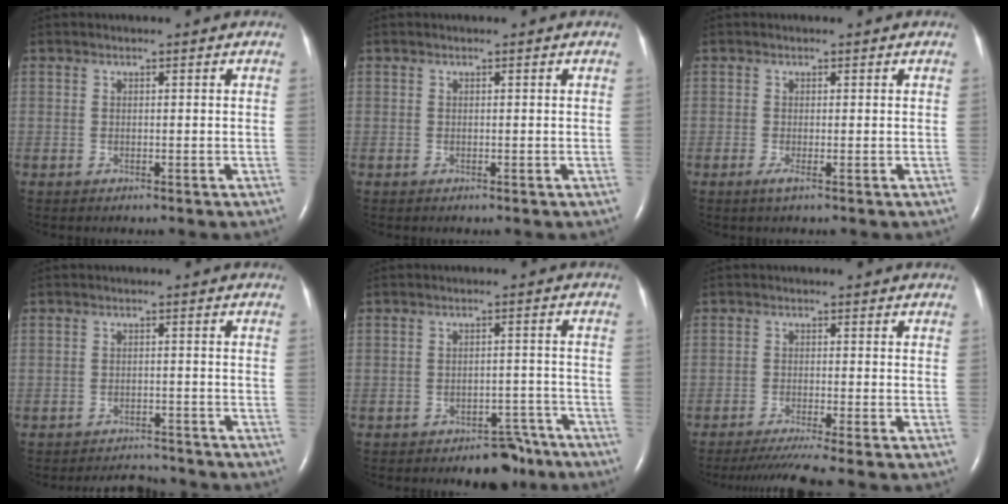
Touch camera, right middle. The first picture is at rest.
{"total": 0.0}
{"total": 1.1, "force": [-0.5, -0.2, 1.0], "torque": [-0.021, -0.003, -0.010]}
{"total": 4.1, "force": [-4.0, 0.5, -0.5], "torque": [0.001, 0.001, -0.061]}
{"total": 6.0, "force": [-4.9, 2.6, 2.1], "torque": [-0.015, 0.016, -0.068]}
{"total": 6.6, "force": [-5.3, -1.3, 3.6], "torque": [-0.057, -0.022, -0.089]}